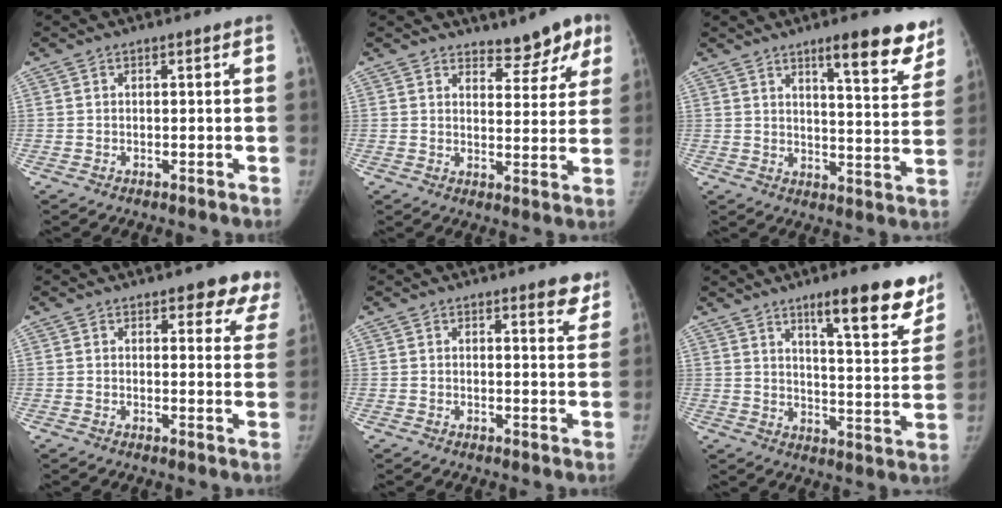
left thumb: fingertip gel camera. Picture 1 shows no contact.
{"total": 7.3, "force": [5.7, 3.4, 3.1], "torque": [-0.001, -0.040, 0.069]}
{"total": 13.0, "force": [8.8, 3.0, 9.0], "torque": [-0.080, -0.054, 0.122]}
{"total": 8.4, "force": [6.3, 3.6, 4.1], "torque": [-0.003, -0.028, 0.060]}
{"total": 4.2, "force": [3.1, 1.4, 2.4], "torque": [-0.007, -0.018, 0.033]}
{"total": 15.7, "force": [10.5, 3.6, 11.0], "torque": [-0.107, -0.067, 0.153]}